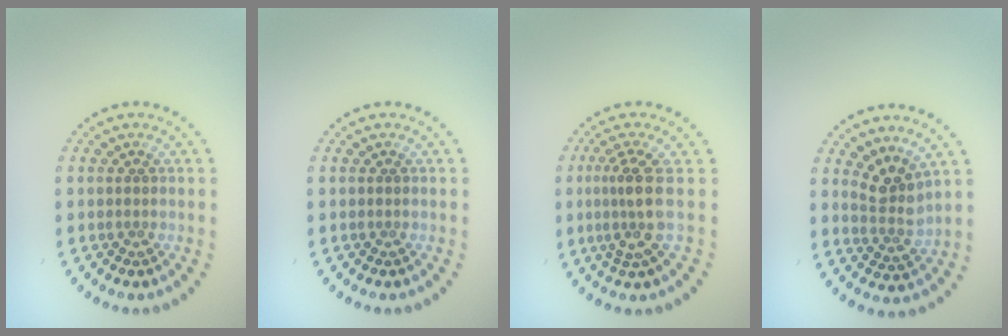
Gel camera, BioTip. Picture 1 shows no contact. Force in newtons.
{"total": 0.0}
{"total": 3.2, "press": 2.2, "slide": 2.3}
{"total": 2.8, "press": 2.1, "slide": 1.9}